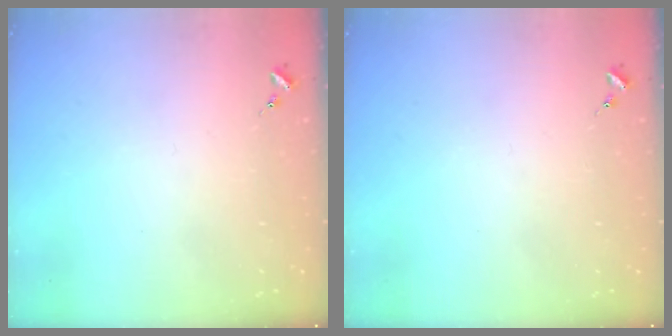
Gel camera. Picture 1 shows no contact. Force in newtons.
{"total": 0.0}